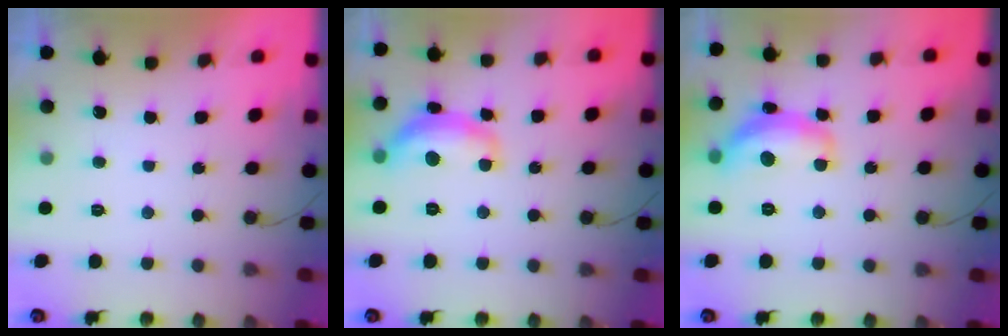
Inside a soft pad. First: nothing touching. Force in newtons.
{"total": 12.5, "press": 12.5, "slide": 0.7}
{"total": 13.1, "press": 13.1, "slide": 0.8}